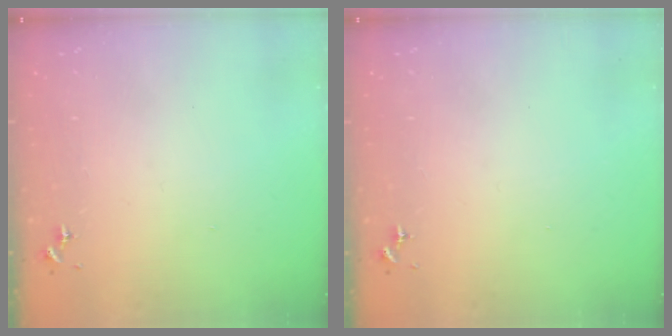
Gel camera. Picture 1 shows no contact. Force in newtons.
{"total": 0.0}